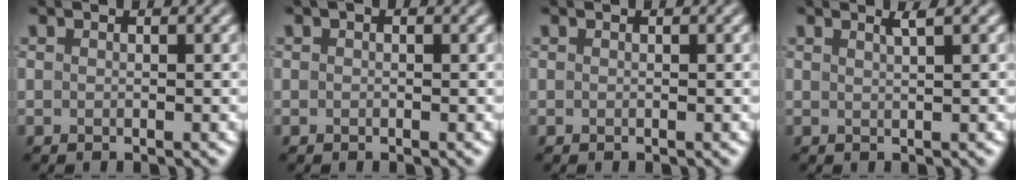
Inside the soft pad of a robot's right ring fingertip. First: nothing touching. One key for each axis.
{"total": 0.5, "fx": 0.2, "fy": 0.3, "fz": 0.4, "tx": -0.006, "ty": 0.001, "tz": 0.000}
{"total": 0.0}
{"total": 1.4, "fx": 0.8, "fy": 0.4, "fz": 1.0, "tx": -0.007, "ty": 0.002, "tz": 0.010}